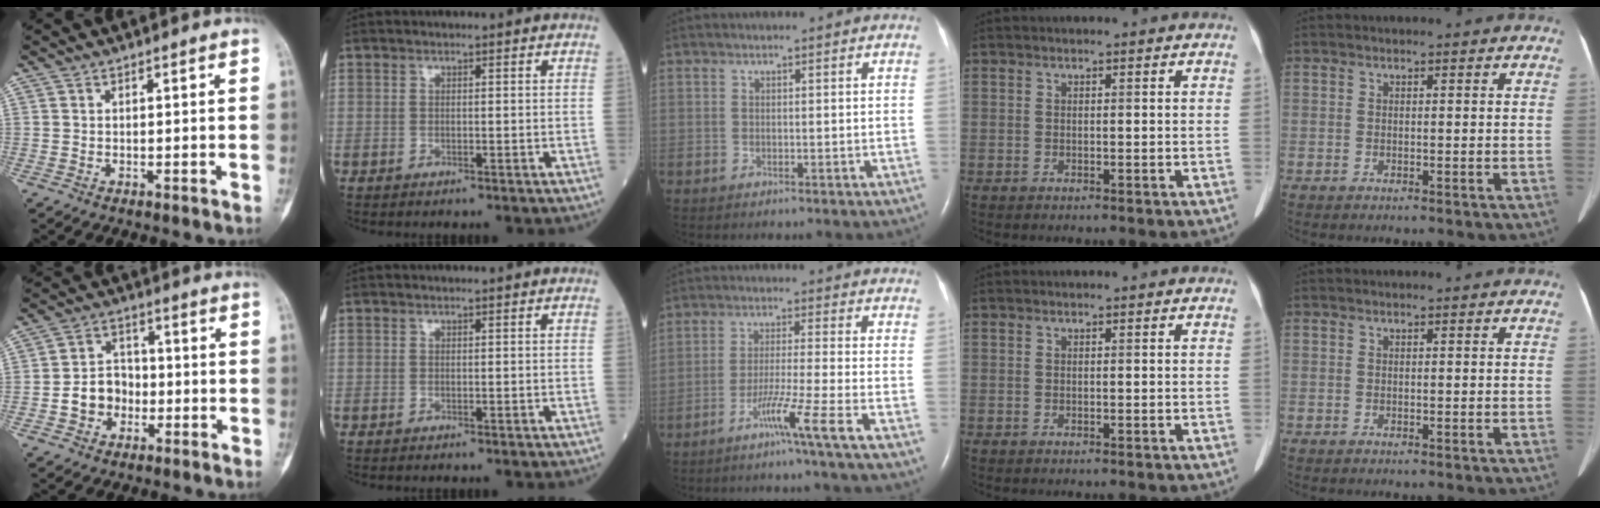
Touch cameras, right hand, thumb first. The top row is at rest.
{"thumb": {"total": 7.3, "force": [-2.0, 6.2, 3.4], "torque": [-0.033, 0.031, -0.042]}, "middle": {"total": 6.1, "force": [-3.6, -2.2, 4.5], "torque": [-0.079, -0.015, -0.074]}}